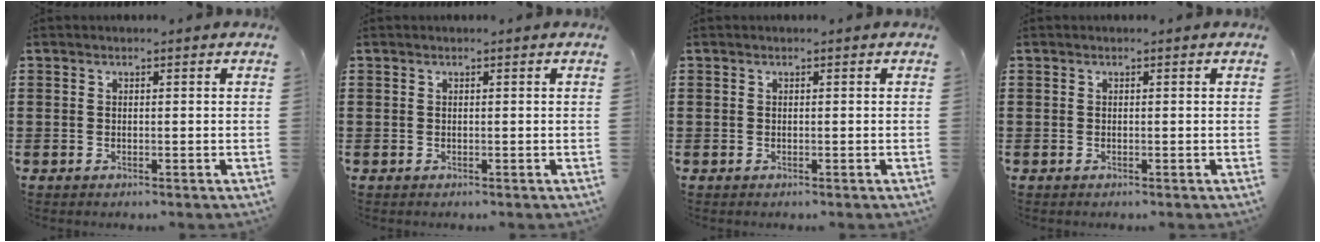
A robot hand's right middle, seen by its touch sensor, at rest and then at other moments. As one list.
[{"total": 0.0}, {"total": 0.0}, {"total": 0.0}]